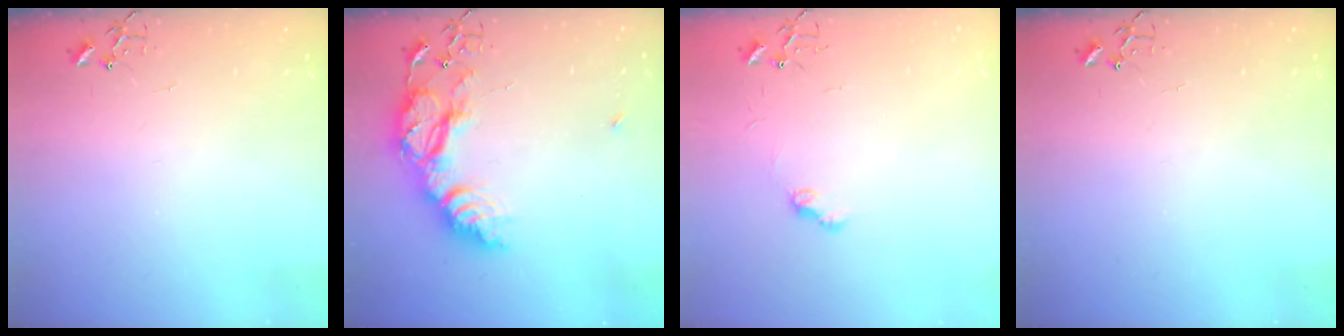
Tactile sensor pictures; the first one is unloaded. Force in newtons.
{"total": 20.7, "press": 20.6, "slide": 1.8}
{"total": 6.9, "press": 6.9, "slide": 0.7}
{"total": 0.0}